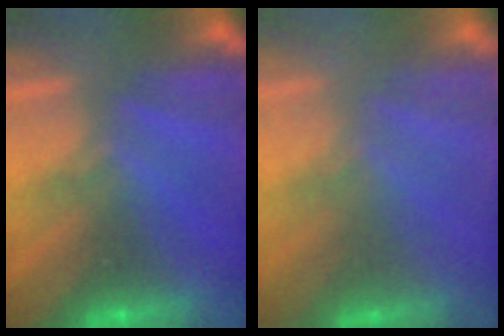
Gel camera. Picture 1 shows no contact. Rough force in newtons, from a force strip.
{"total": 2.2}